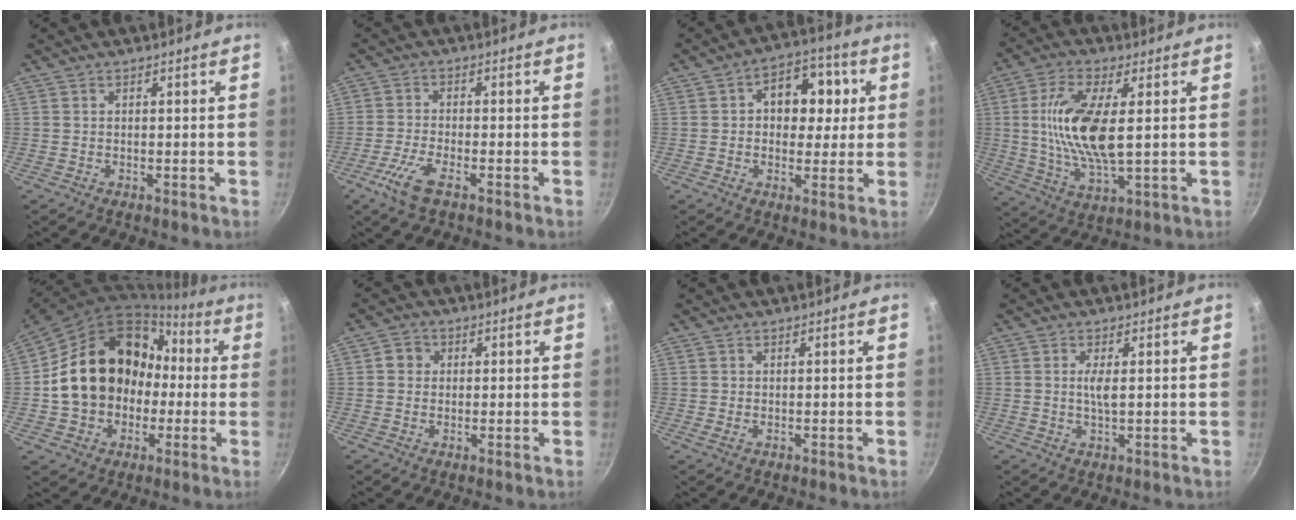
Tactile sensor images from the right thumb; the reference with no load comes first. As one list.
[{"total": 6.1, "force": [-3.4, 1.8, 4.7], "torque": [-0.109, 0.012, -0.073]}, {"total": 11.0, "force": [2.1, 8.1, 7.2], "torque": [-0.056, 0.011, 0.017]}, {"total": 14.2, "force": [1.9, 5.3, 13.1], "torque": [-0.260, -0.006, 0.035]}, {"total": 21.1, "force": [-0.2, 17.2, 12.3], "torque": [-0.193, 0.067, 0.007]}, {"total": 2.9, "force": [0.4, 2.7, 1.0], "torque": [0.001, 0.004, -0.001]}, {"total": 0.9, "force": [-0.2, 0.4, 0.8], "torque": [-0.014, -0.001, -0.004]}, {"total": 2.7, "force": [0.4, 0.6, 2.6], "torque": [-0.054, -0.002, 0.008]}]